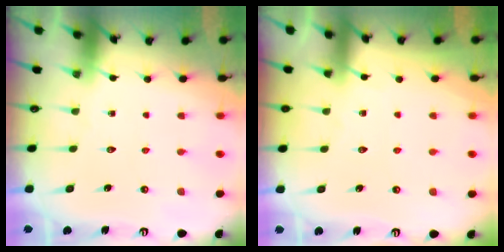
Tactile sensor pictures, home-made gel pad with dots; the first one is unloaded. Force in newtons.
{"total": 3.9, "press": 3.9, "slide": 0.5}